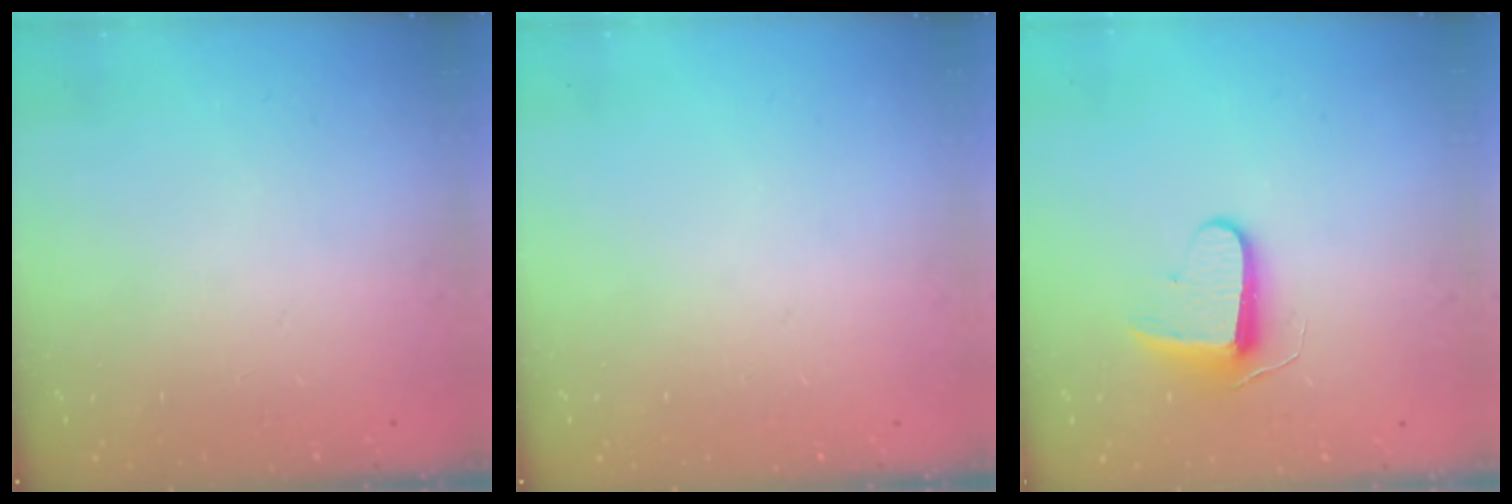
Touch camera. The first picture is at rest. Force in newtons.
{"total": 0.0}
{"total": 8.7, "press": 8.6, "slide": 0.5}